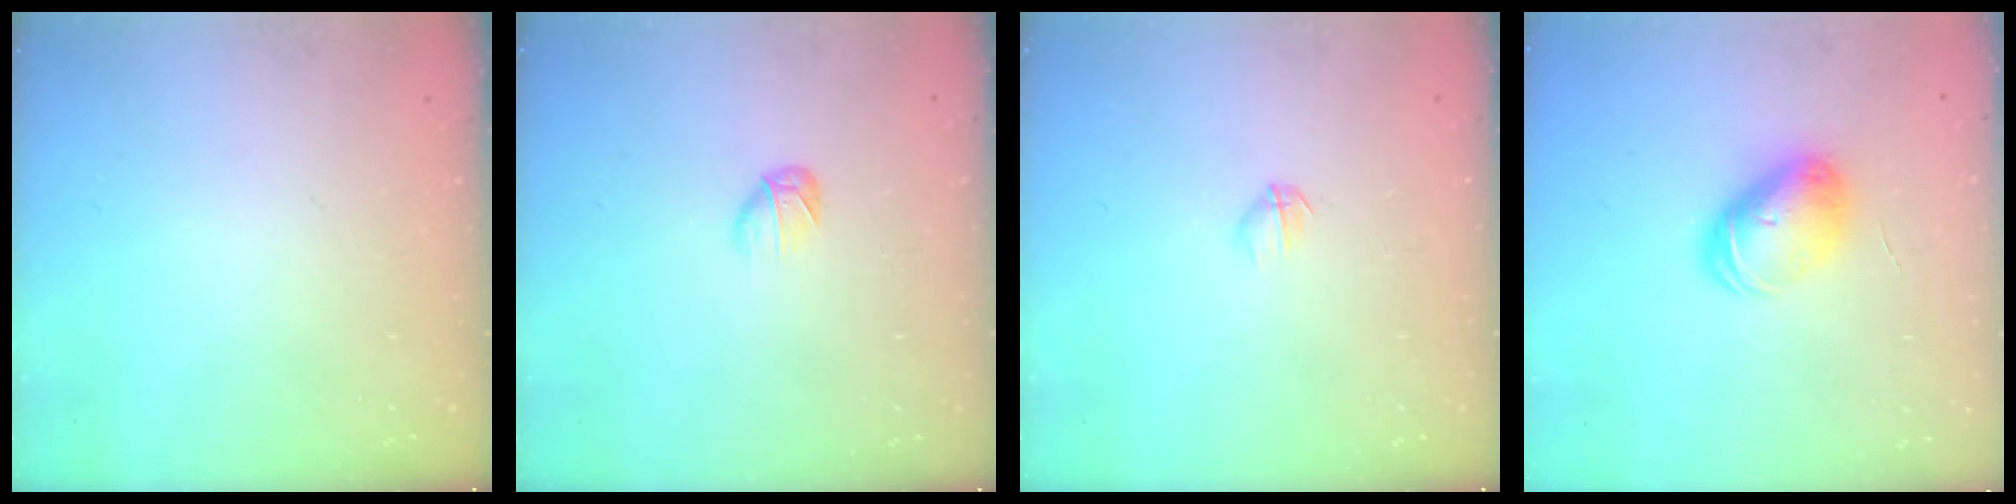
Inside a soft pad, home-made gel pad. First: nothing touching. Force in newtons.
{"total": 3.4, "press": 3.3, "slide": 0.9}
{"total": 2.8, "press": 2.7, "slide": 0.9}
{"total": 8.4, "press": 8.3, "slide": 0.7}